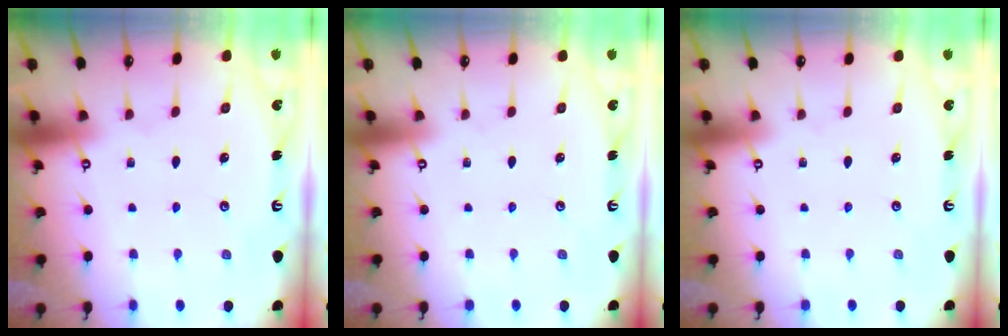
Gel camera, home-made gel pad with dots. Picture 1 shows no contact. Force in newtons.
{"total": 0.0}
{"total": 0.0}